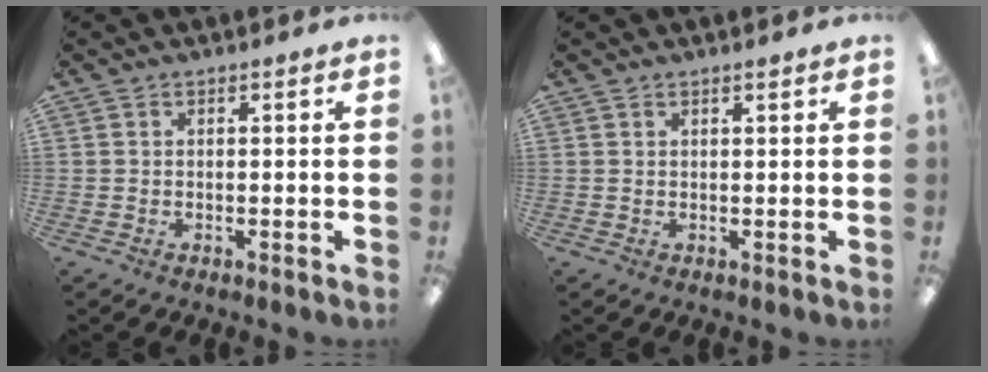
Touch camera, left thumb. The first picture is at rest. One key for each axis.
{"total": 1.0, "fx": 0.9, "fy": 0.1, "fz": 0.2, "tx": -0.005, "ty": -0.001, "tz": 0.017}